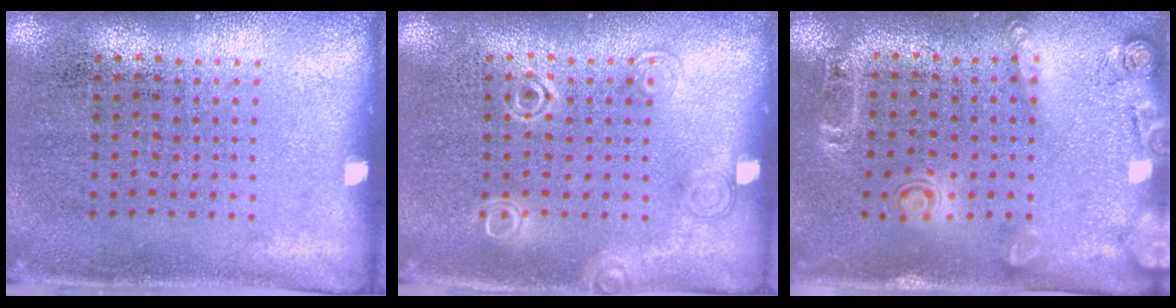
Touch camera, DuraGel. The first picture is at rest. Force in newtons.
{"total": 1.7, "press": 1.7, "slide": 0.3}
{"total": 1.7, "press": 1.2, "slide": 1.2}